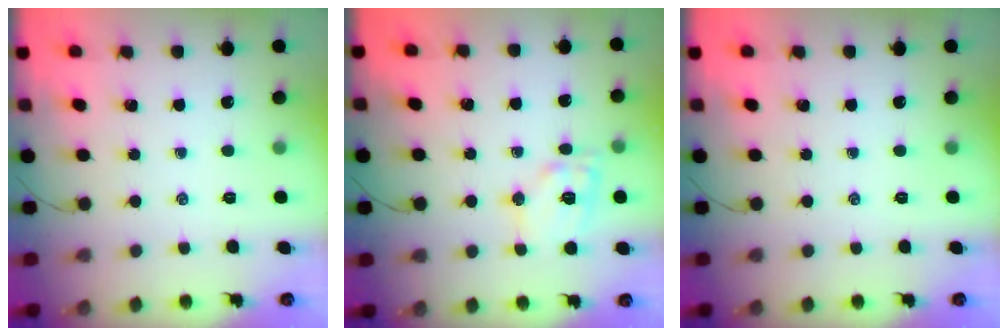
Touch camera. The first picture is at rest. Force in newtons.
{"total": 12.2, "press": 12.1, "slide": 1.5}
{"total": 0.0}